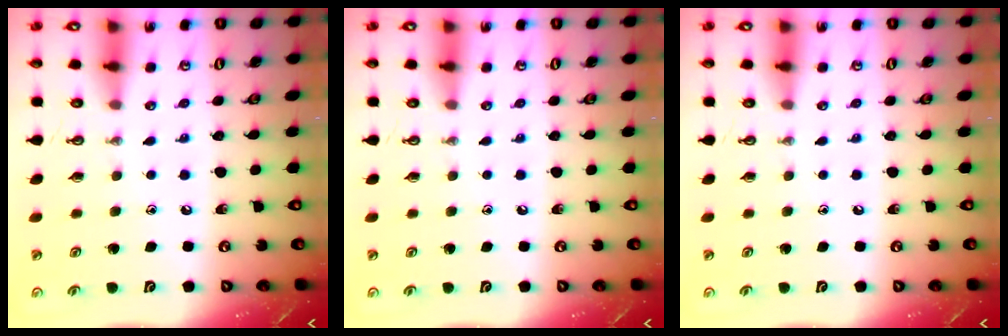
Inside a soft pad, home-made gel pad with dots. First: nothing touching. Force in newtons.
{"total": 0.0}
{"total": 0.0}